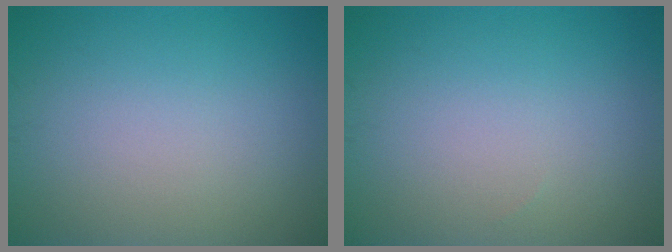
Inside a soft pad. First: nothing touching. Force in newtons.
{"total": 0.0}